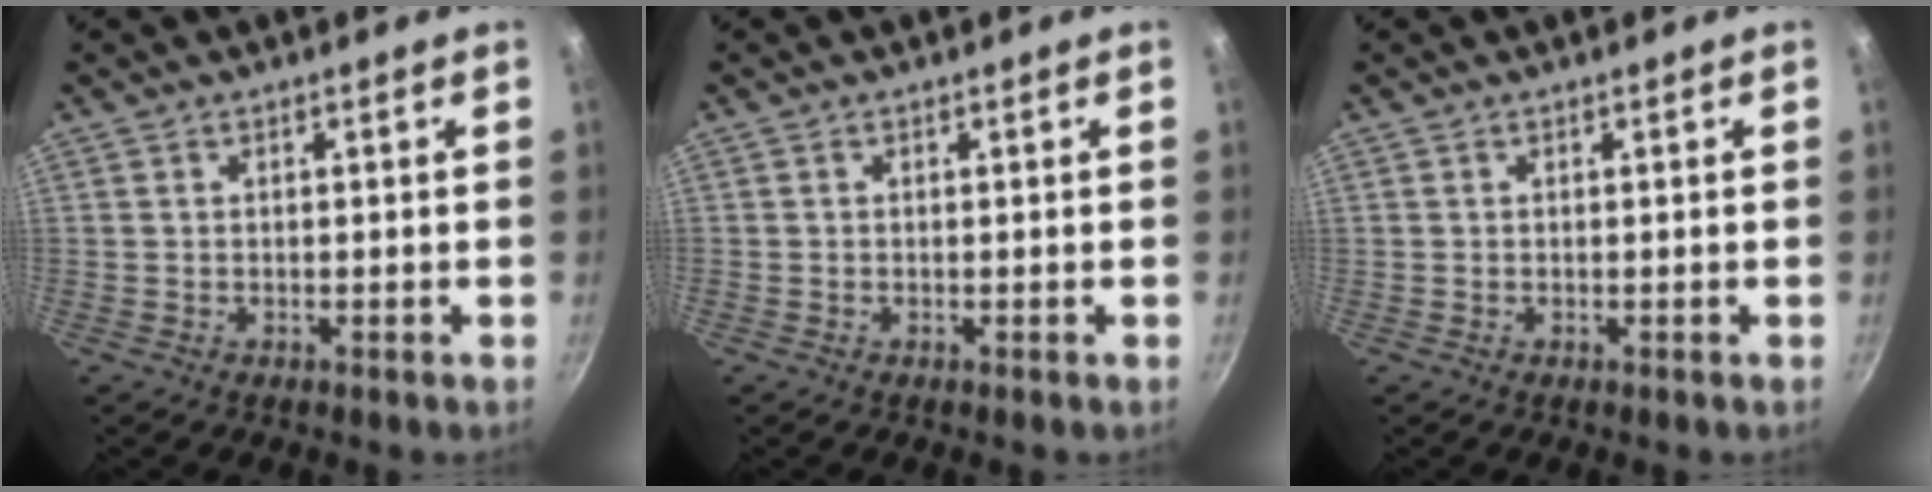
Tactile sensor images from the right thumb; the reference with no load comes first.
{"total": 0.0}
{"total": 0.0}